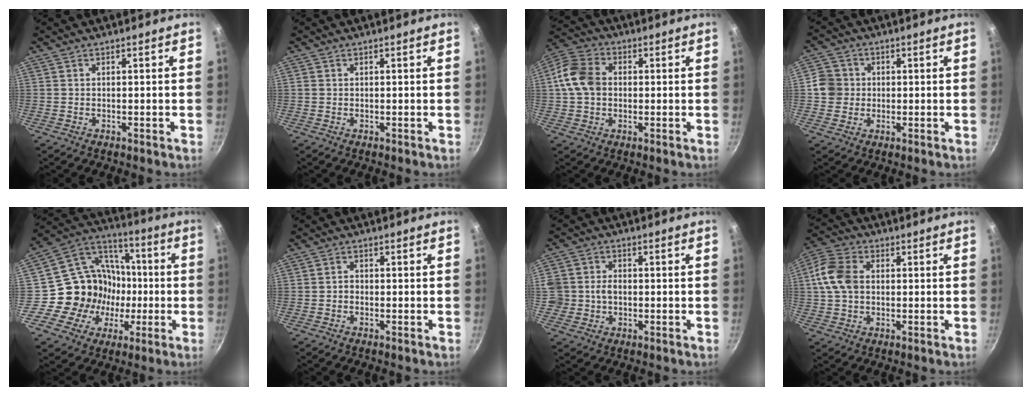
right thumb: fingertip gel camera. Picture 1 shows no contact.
{"total": 0.5, "force": [0.1, 0.5, 0.1], "torque": [-0.001, 0.002, 0.000]}
{"total": 9.8, "force": [0.5, 7.5, 6.3], "torque": [-0.106, 0.018, -0.005]}
{"total": 5.3, "force": [0.1, 5.1, 1.4], "torque": [0.008, 0.009, -0.009]}
{"total": 18.2, "force": [-2.7, 16.8, 6.4], "torque": [-0.068, 0.035, -0.043]}
{"total": 1.2, "force": [-0.5, 1.0, 0.6], "torque": [-0.007, 0.007, -0.010]}
{"total": 5.7, "force": [-0.8, 5.1, 2.4], "torque": [-0.025, 0.015, -0.018]}
{"total": 9.4, "force": [0.8, 6.8, 6.5], "torque": [-0.121, 0.016, 0.003]}